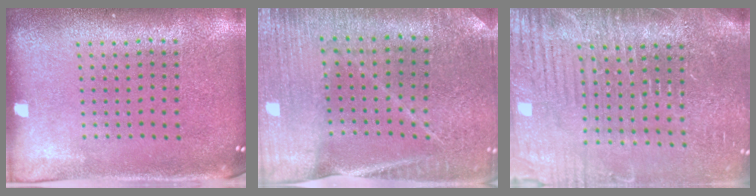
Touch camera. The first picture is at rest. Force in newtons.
{"total": 1.7, "press": 1.7, "slide": 0.1}
{"total": 4.0, "press": 3.8, "slide": 1.3}